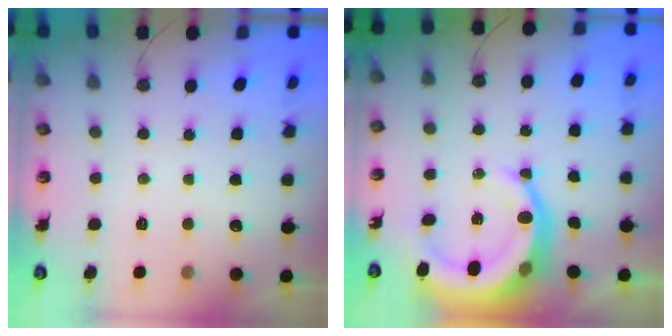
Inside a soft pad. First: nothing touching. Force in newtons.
{"total": 12.7, "press": 12.6, "slide": 1.6}